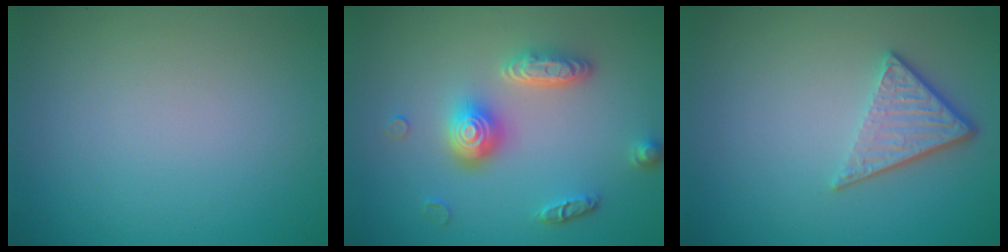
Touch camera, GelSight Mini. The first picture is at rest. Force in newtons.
{"total": 4.5, "press": 3.6, "slide": 2.6}
{"total": 3.7, "press": 2.8, "slide": 2.5}